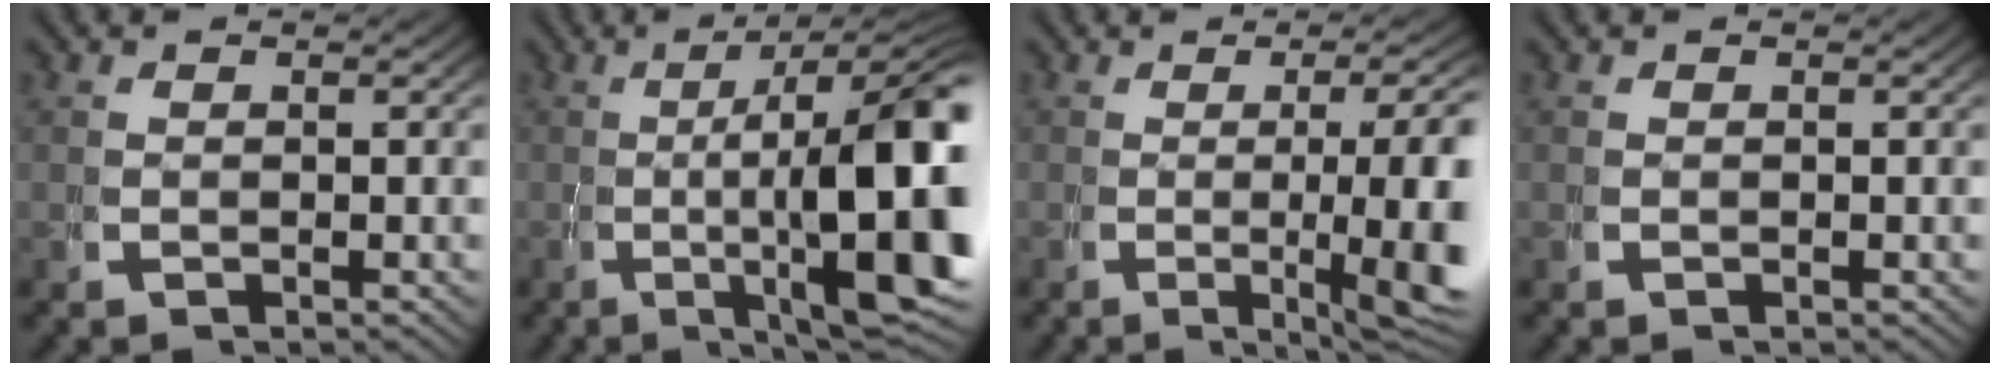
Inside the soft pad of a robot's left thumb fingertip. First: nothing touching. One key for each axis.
{"total": 16.0, "fx": -0.8, "fy": 6.4, "fz": 14.7, "tx": -0.197, "ty": -0.018, "tz": -0.007}
{"total": 9.3, "fx": -1.6, "fy": 2.8, "fz": 8.7, "tx": -0.115, "ty": -0.004, "tz": -0.024}
{"total": 0.0}